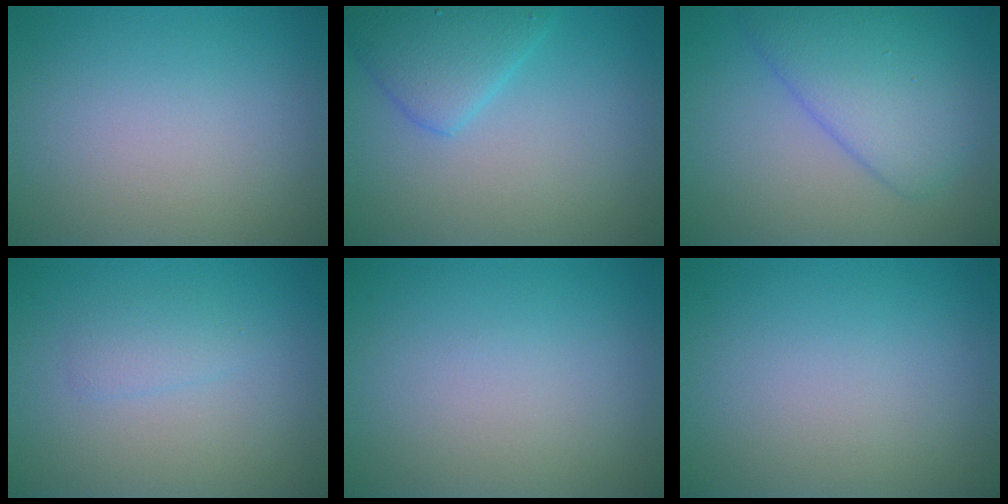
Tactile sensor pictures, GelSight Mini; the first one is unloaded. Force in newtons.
{"total": 3.6, "press": 3.6, "slide": 0.1}
{"total": 5.4, "press": 5.4, "slide": 0.2}
{"total": 1.3, "press": 1.3, "slide": 0.0}
{"total": 0.0}
{"total": 0.0}